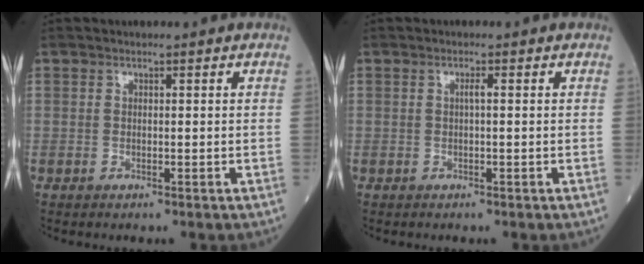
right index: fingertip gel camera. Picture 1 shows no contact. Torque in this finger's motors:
{"motor_torque": [0.15, 0.00, 0.10, 0.03]}